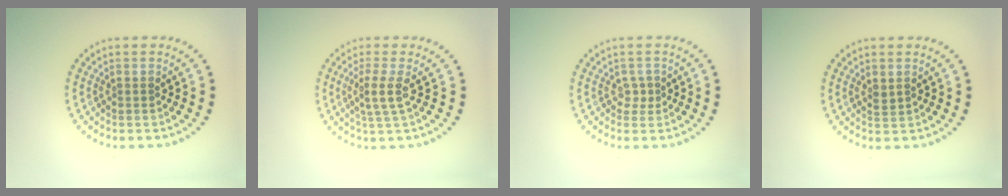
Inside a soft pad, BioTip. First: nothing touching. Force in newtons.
{"total": 2.3, "press": 1.7, "slide": 1.5}
{"total": 1.1, "press": 0.9, "slide": 0.6}
{"total": 0.8, "press": 0.8, "slide": 0.3}